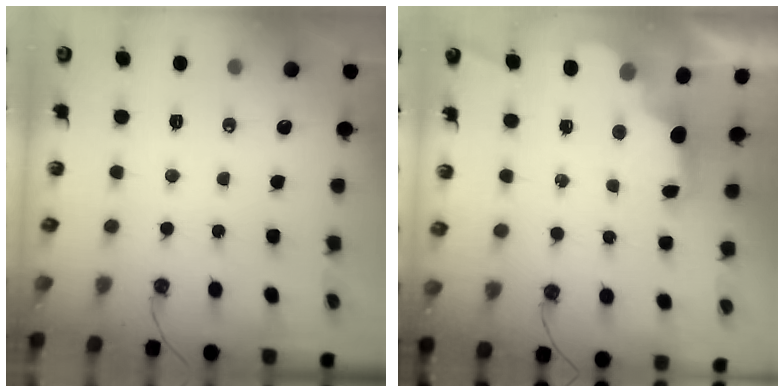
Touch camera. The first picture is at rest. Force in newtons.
{"total": 2.8, "press": 2.6, "slide": 0.9}